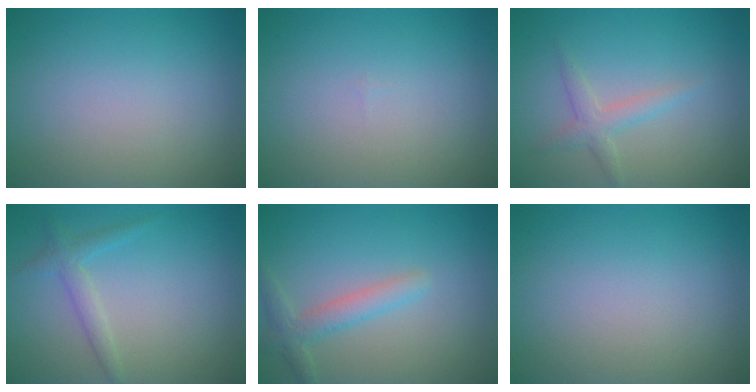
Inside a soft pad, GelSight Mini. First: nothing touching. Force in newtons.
{"total": 0.0}
{"total": 1.9, "press": 1.9, "slide": 0.0}
{"total": 1.9, "press": 1.9, "slide": 0.2}
{"total": 2.6, "press": 2.5, "slide": 0.2}
{"total": 0.0}